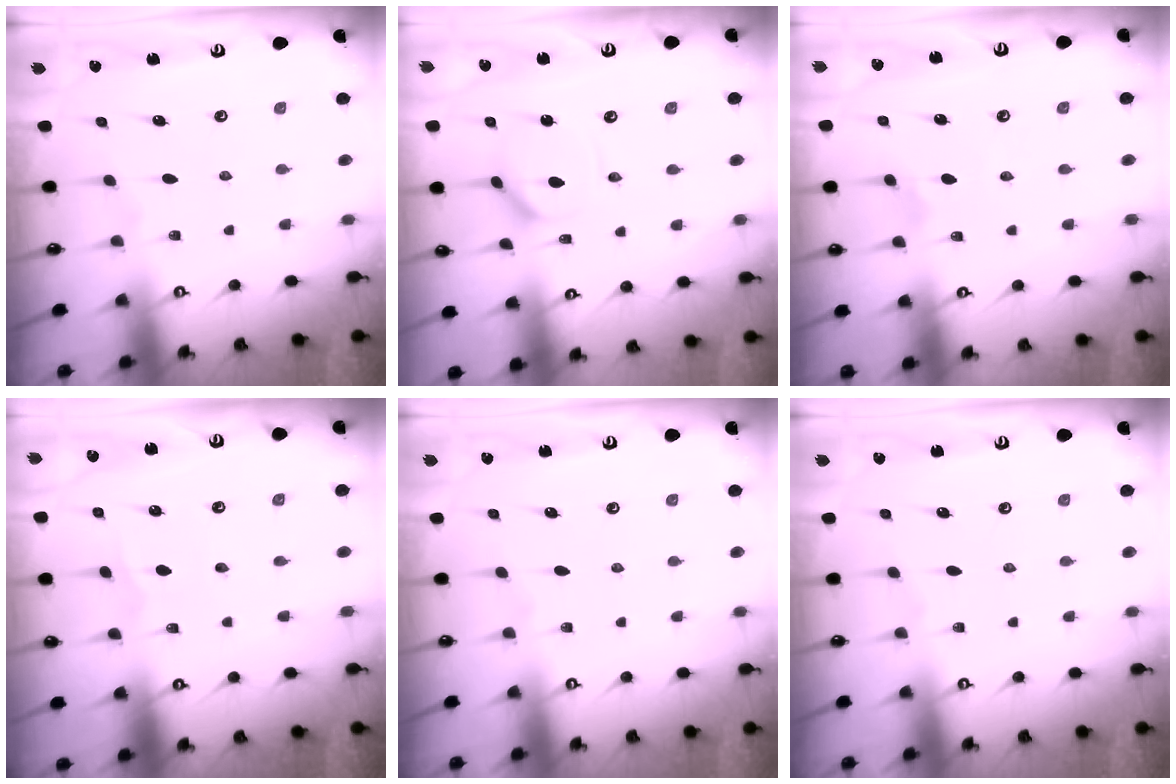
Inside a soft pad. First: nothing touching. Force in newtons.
{"total": 7.4, "press": 7.3, "slide": 0.8}
{"total": 1.6, "press": 1.6, "slide": 0.1}
{"total": 1.1, "press": 1.1, "slide": 0.1}
{"total": 0.0}
{"total": 0.0}